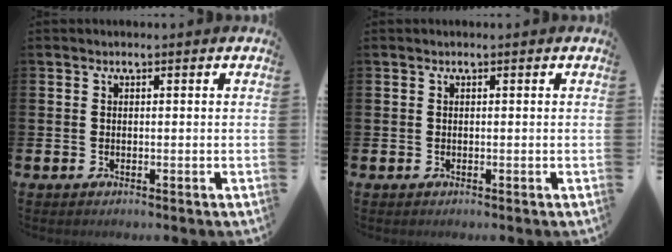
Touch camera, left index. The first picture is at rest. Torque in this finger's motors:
{"motor_torque": [0.00, 0.00, 0.00, 0.00]}